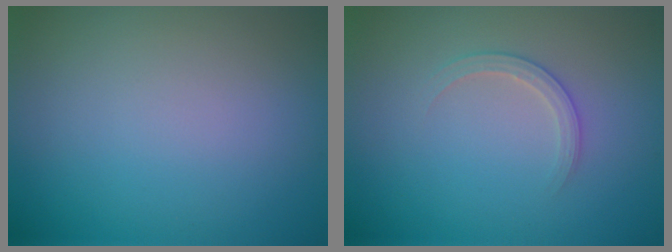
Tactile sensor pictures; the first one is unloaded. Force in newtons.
{"total": 1.6, "press": 1.6, "slide": 0.1}